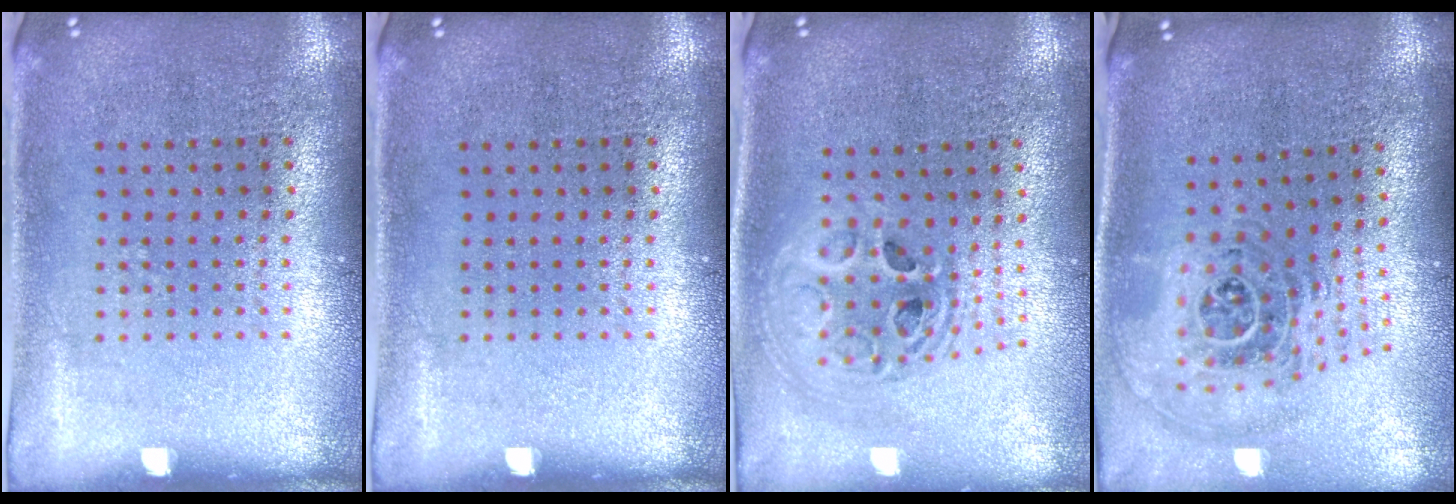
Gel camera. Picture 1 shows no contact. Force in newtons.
{"total": 0.0}
{"total": 2.0, "press": 1.6, "slide": 1.2}
{"total": 1.8, "press": 1.5, "slide": 1.1}